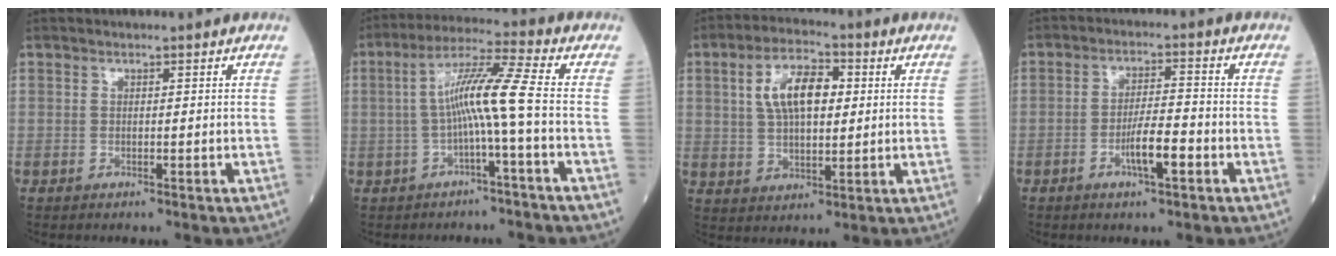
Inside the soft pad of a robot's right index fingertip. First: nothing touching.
{"total": 8.3, "force": [-1.2, -1.2, 8.1], "torque": [-0.151, 0.024, -0.021]}
{"total": 9.5, "force": [2.3, 4.2, 8.2], "torque": [-0.154, 0.019, 0.041]}
{"total": 5.5, "force": [-2.4, 0.7, 4.9], "torque": [-0.088, 0.001, -0.043]}